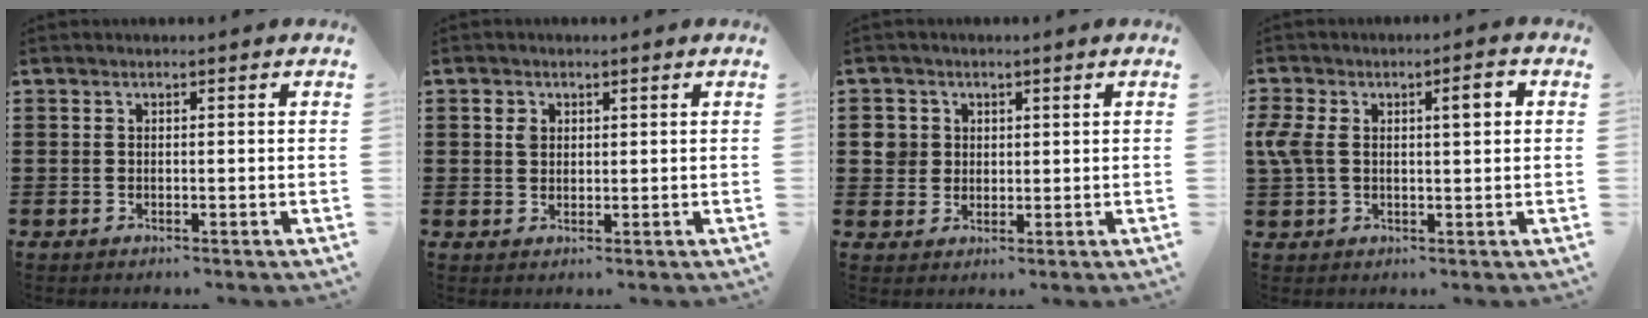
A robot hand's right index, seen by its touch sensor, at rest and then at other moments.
{"total": 1.9, "force": [0.7, 1.4, 1.0], "torque": [-0.023, 0.007, 0.013]}
{"total": 3.5, "force": [0.9, 3.3, 0.8], "torque": [-0.029, 0.013, 0.016]}
{"total": 6.7, "force": [1.4, 3.1, 5.8], "torque": [-0.121, 0.005, 0.015]}